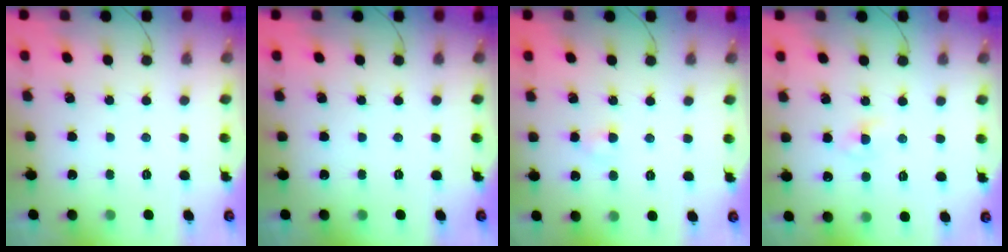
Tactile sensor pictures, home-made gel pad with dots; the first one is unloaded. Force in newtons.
{"total": 0.0}
{"total": 2.7, "press": 2.4, "slide": 1.1}
{"total": 1.2, "press": 1.0, "slide": 0.5}